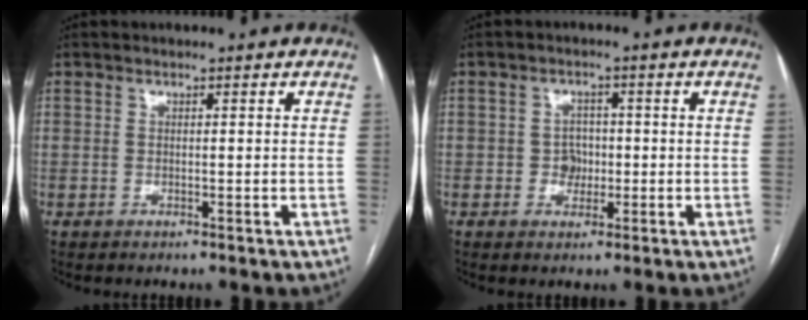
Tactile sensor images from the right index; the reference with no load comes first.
{"total": 2.9, "force": [-0.3, 2.5, 1.3], "torque": [-0.007, 0.009, -0.002]}